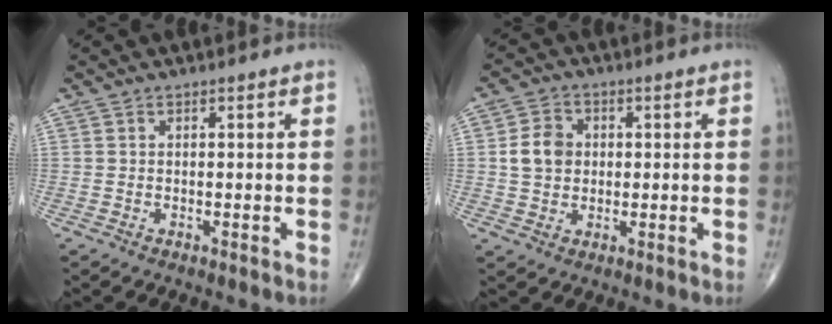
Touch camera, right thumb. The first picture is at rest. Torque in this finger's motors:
{"motor_torque": [-0.28, 0.47, 0.14, -0.08, 0.04]}